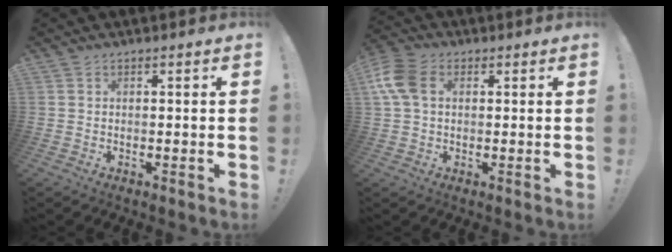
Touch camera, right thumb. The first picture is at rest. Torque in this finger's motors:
{"motor_torque": [1.02, 1.02, 0.15, 0.02, 0.07]}